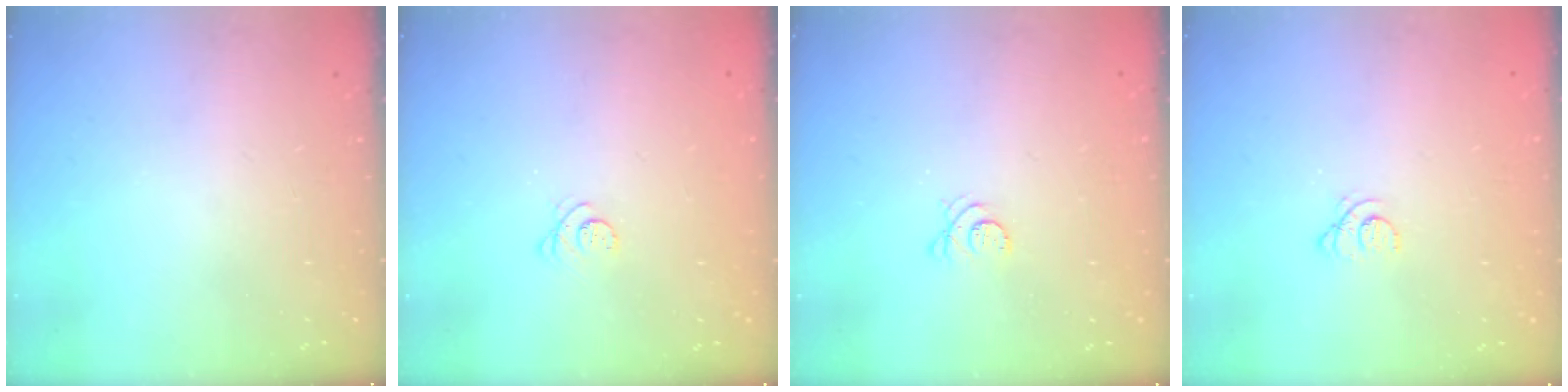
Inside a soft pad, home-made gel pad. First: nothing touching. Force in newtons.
{"total": 2.8, "press": 2.8, "slide": 0.4}
{"total": 3.5, "press": 3.5, "slide": 0.5}
{"total": 1.5, "press": 1.4, "slide": 0.2}